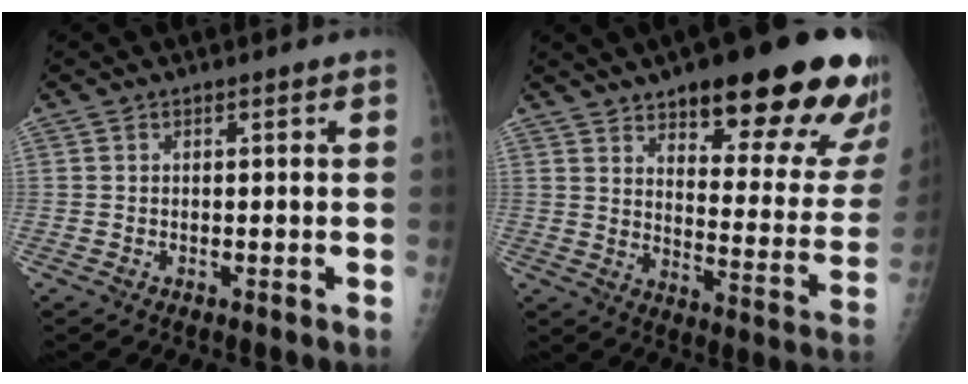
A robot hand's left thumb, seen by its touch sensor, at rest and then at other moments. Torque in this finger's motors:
{"motor_torque": [0.69, 0.90, 1.47, -1.30, 0.11]}